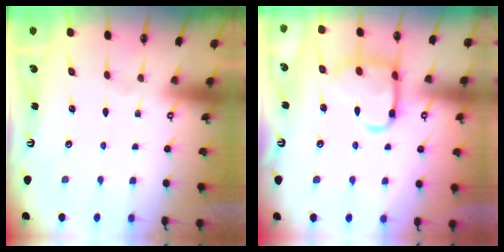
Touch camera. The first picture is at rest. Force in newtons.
{"total": 12.4, "press": 12.4, "slide": 0.8}